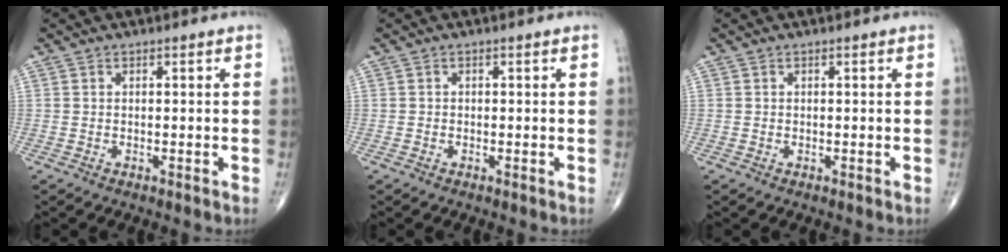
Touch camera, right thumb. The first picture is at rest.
{"total": 0.0}
{"total": 0.0}